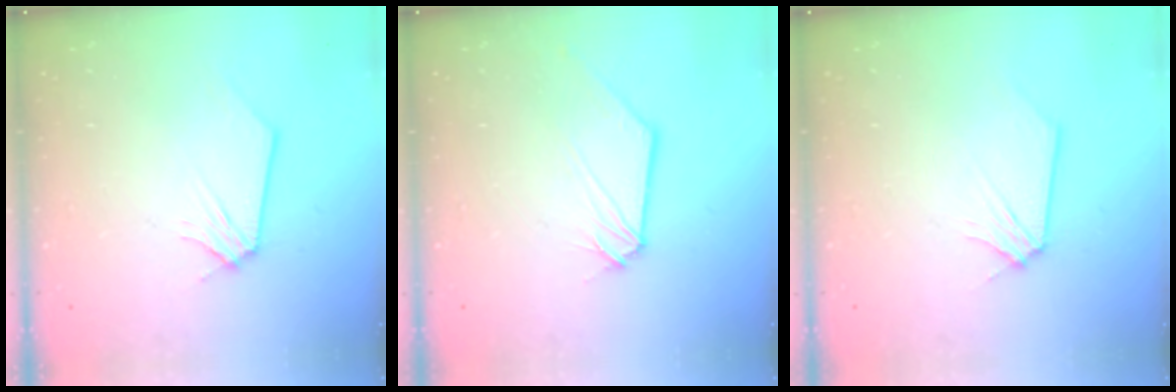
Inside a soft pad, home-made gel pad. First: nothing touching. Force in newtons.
{"total": 0.8, "press": 0.8, "slide": 0.1}
{"total": 0.0}